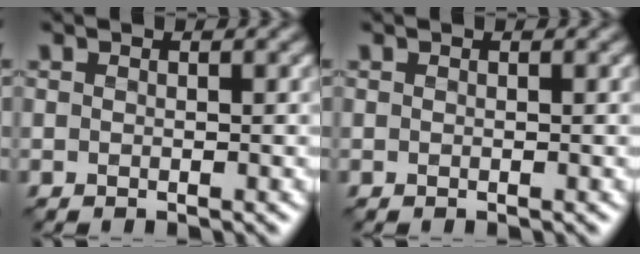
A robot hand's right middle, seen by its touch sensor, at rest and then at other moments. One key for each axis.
{"total": 0.0}